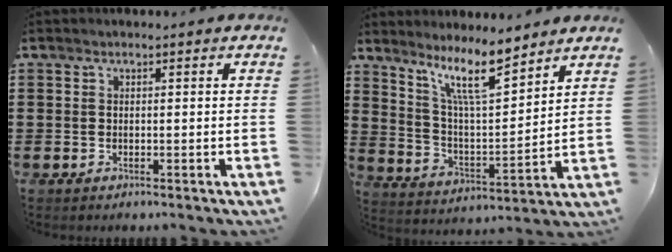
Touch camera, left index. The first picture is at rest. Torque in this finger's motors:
{"motor_torque": [2.14, 0.00, 0.45, 0.08]}